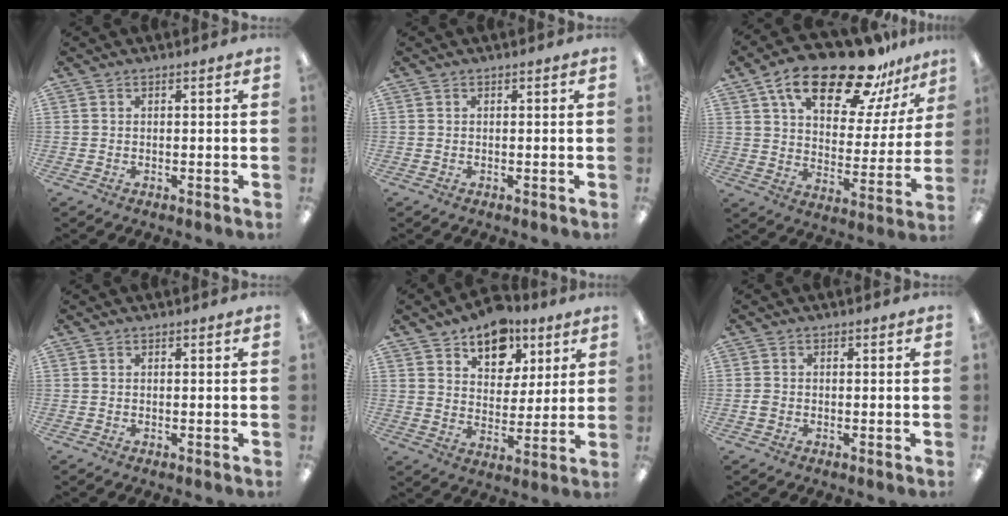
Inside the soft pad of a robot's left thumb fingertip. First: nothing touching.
{"total": 0.0}
{"total": 22.7, "force": [15.5, 9.2, 13.7], "torque": [-0.216, -0.092, 0.263]}
{"total": 0.0}
{"total": 11.6, "force": [8.4, 7.2, 3.4], "torque": [-0.052, -0.052, 0.153]}
{"total": 1.3, "force": [-0.4, 1.1, 0.5], "torque": [-0.009, 0.003, -0.008]}